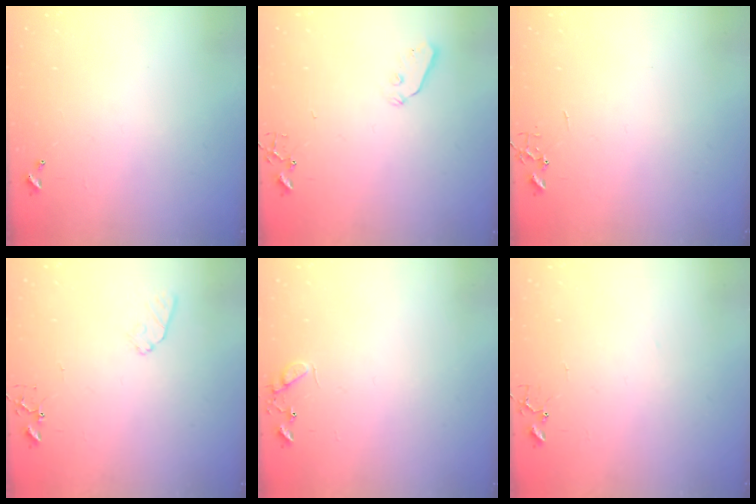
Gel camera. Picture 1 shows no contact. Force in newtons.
{"total": 3.8, "press": 3.7, "slide": 0.7}
{"total": 0.0}
{"total": 7.7, "press": 7.6, "slide": 0.9}
{"total": 6.1, "press": 6.1, "slide": 0.5}
{"total": 6.1, "press": 6.0, "slide": 0.6}